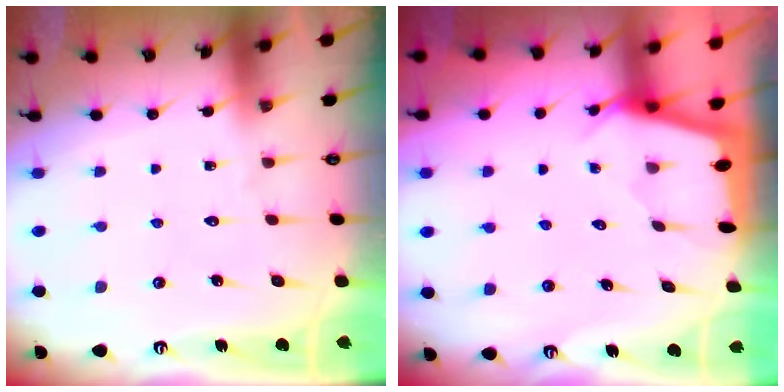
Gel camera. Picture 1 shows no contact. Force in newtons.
{"total": 2.2, "press": 2.2, "slide": 0.3}